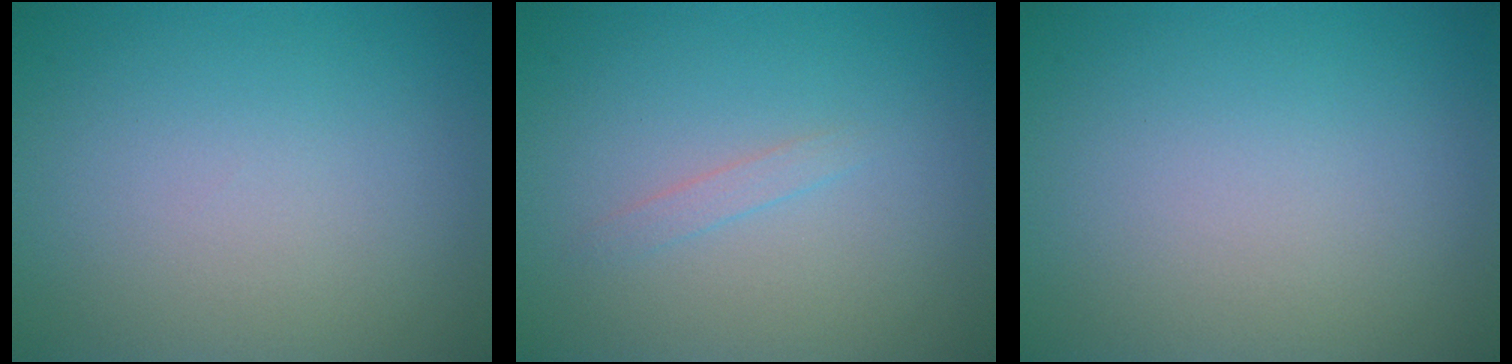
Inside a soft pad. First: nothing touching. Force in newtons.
{"total": 0.8, "press": 0.8, "slide": 0.1}
{"total": 0.0}